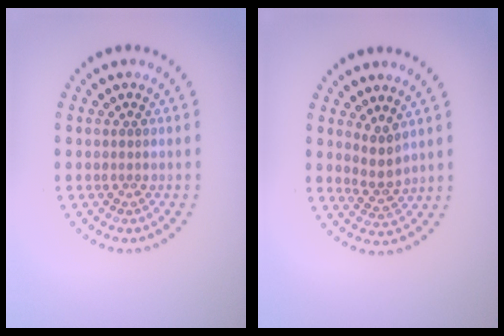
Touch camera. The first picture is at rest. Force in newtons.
{"total": 2.2, "press": 1.7, "slide": 1.4}